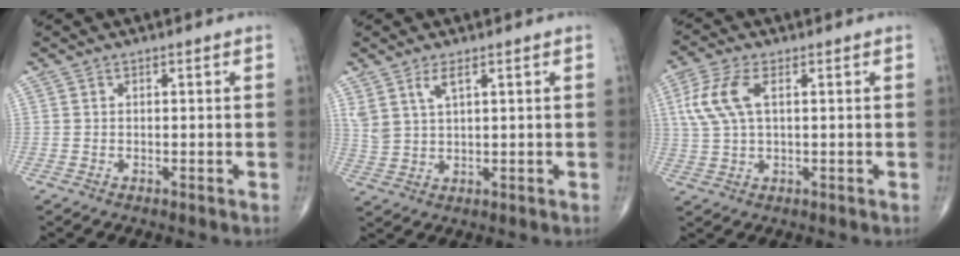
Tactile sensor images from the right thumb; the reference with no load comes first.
{"total": 4.4, "force": [2.6, 1.5, 3.3], "torque": [-0.073, -0.011, 0.060]}
{"total": 8.1, "force": [2.1, 3.9, 6.8], "torque": [-0.169, 0.012, 0.043]}